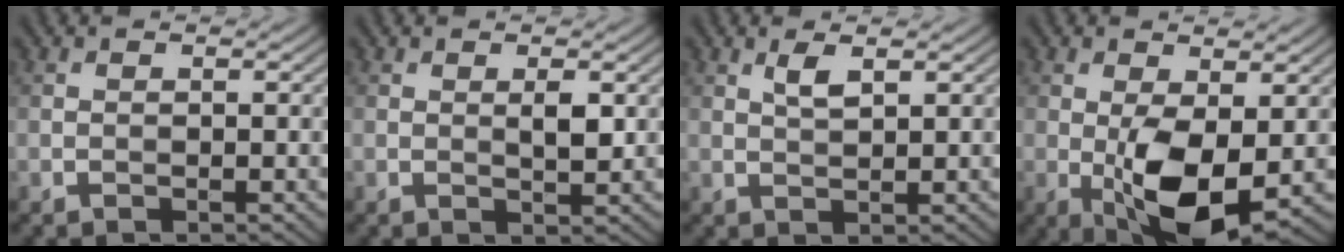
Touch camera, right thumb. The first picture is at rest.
{"total": 1.9, "force": [0.6, 0.5, 1.8], "torque": [-0.037, -0.005, 0.011]}
{"total": 2.2, "force": [1.2, 0.6, 1.7], "torque": [-0.038, 0.001, 0.025]}
{"total": 8.3, "force": [-1.2, 3.7, 7.3], "torque": [-0.149, -0.012, -0.013]}